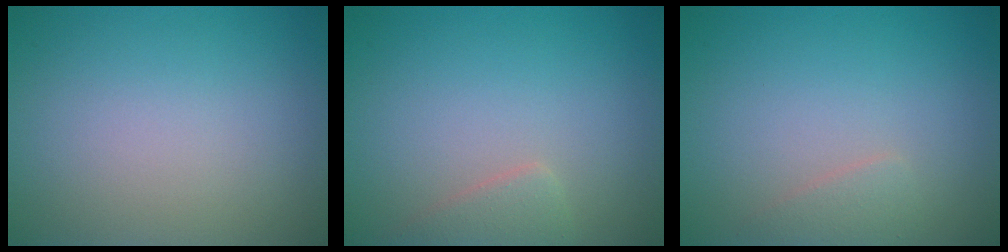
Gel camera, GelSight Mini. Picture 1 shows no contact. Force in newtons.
{"total": 1.7, "press": 1.7, "slide": 0.1}
{"total": 1.3, "press": 1.3, "slide": 0.0}